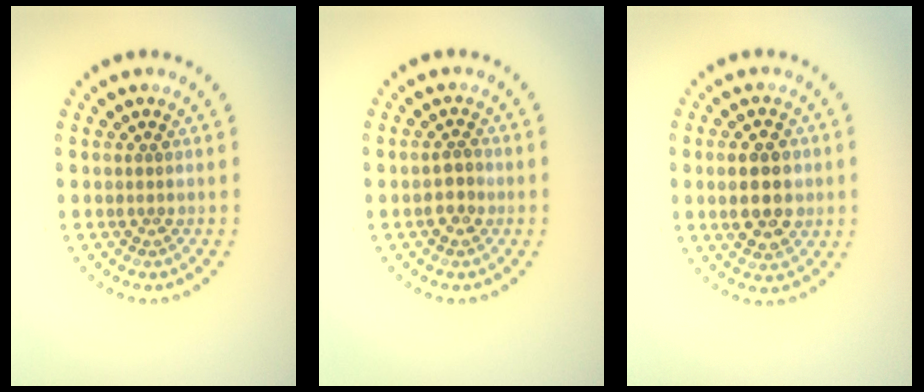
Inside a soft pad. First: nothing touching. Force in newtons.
{"total": 1.9, "press": 1.8, "slide": 0.6}
{"total": 5.2, "press": 5.2, "slide": 0.4}